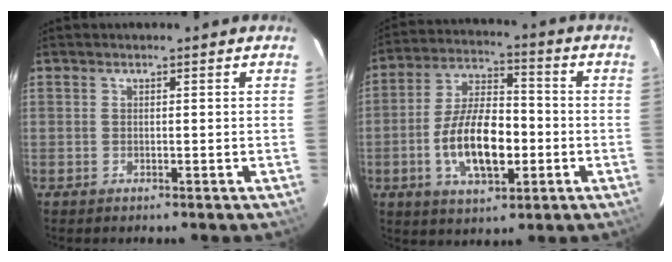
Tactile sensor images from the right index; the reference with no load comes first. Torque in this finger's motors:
{"motor_torque": [1.37, -0.19, 0.65, 0.19]}